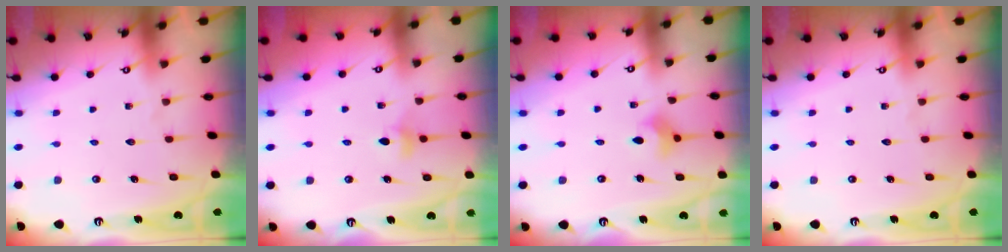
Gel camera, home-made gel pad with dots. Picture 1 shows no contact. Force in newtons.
{"total": 4.6, "press": 4.5, "slide": 0.9}
{"total": 4.7, "press": 4.6, "slide": 0.7}
{"total": 0.0}